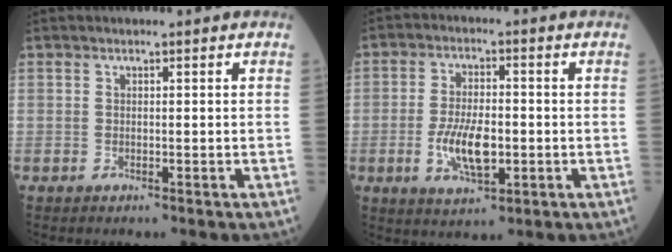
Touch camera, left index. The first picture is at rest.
{"total": 7.6, "force": [-1.7, 3.0, 6.8], "torque": [-0.139, -0.004, -0.029]}